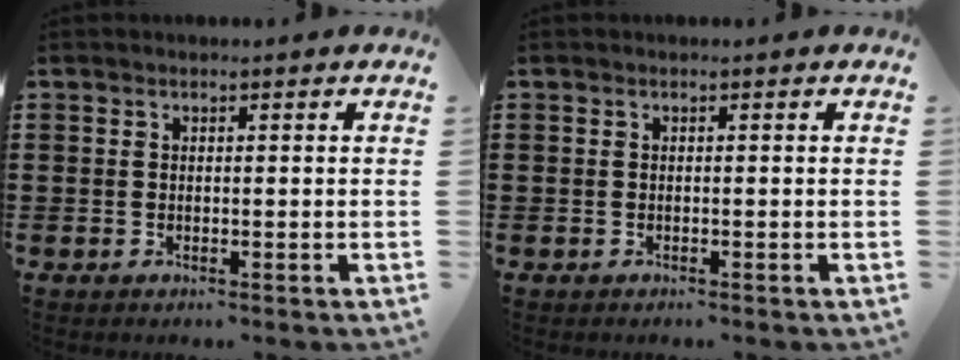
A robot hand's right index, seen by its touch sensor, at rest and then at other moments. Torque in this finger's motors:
{"motor_torque": [-0.01, 0.02, 0.00, -0.01]}